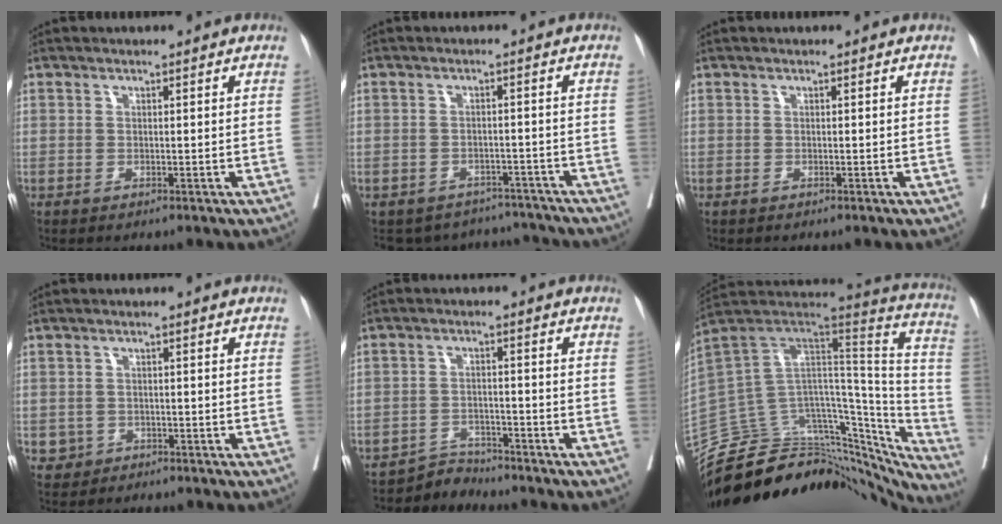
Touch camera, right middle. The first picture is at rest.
{"total": 9.2, "force": [-8.6, 3.4, 0.0], "torque": [0.005, 0.019, -0.106]}
{"total": 0.0}
{"total": 2.1, "force": [-1.0, 1.8, 0.1], "torque": [0.001, 0.009, -0.014]}
{"total": 3.2, "force": [-2.9, 0.3, -1.2], "torque": [0.028, -0.002, -0.050]}
{"total": 42.6, "force": [-35.4, 15.5, 17.9], "torque": [-0.267, -0.005, -0.467]}